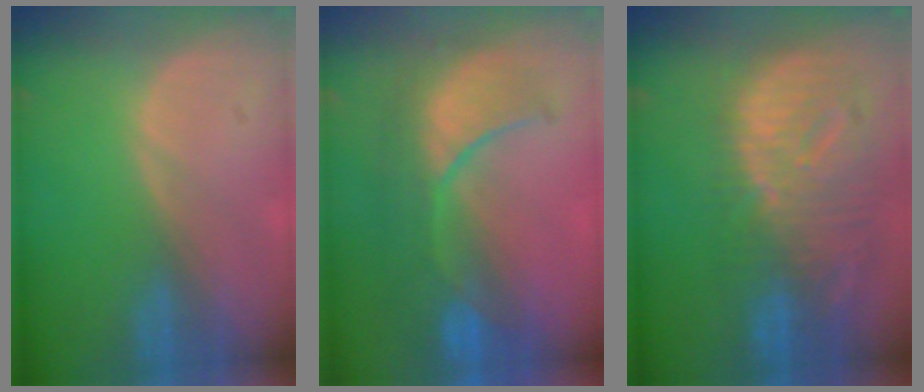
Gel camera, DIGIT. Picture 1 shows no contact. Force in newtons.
{"total": 10.3, "press": 9.1, "slide": 4.8}
{"total": 12.5, "press": 10.8, "slide": 6.3}